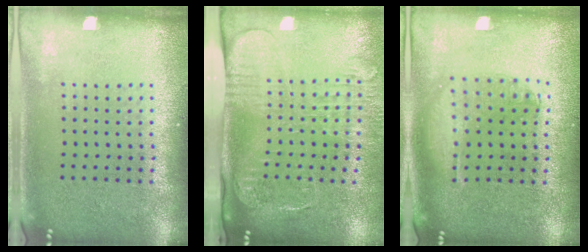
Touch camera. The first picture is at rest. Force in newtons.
{"total": 2.7, "press": 2.0, "slide": 1.7}
{"total": 1.3, "press": 1.3, "slide": 0.3}